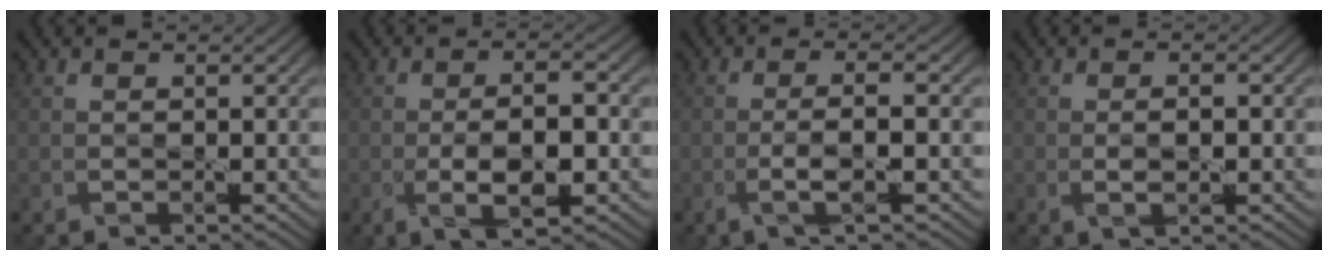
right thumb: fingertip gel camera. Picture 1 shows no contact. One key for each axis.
{"total": 6.6, "fx": -1.9, "fy": 2.1, "fz": 6.0, "tx": -0.112, "ty": -0.001, "tz": -0.034}
{"total": 4.1, "fx": -1.3, "fy": 0.5, "fz": 3.8, "tx": -0.071, "ty": 0.013, "tz": -0.038}
{"total": 2.1, "fx": -0.3, "fy": 0.6, "fz": 1.9, "tx": -0.040, "ty": -0.001, "tz": -0.006}